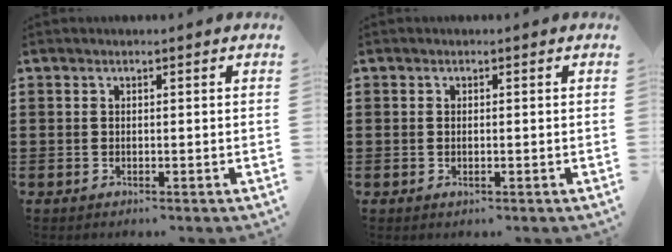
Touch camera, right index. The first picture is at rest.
{"total": 0.7, "force": [-0.1, 0.2, 0.6], "torque": [-0.013, -0.003, -0.001]}